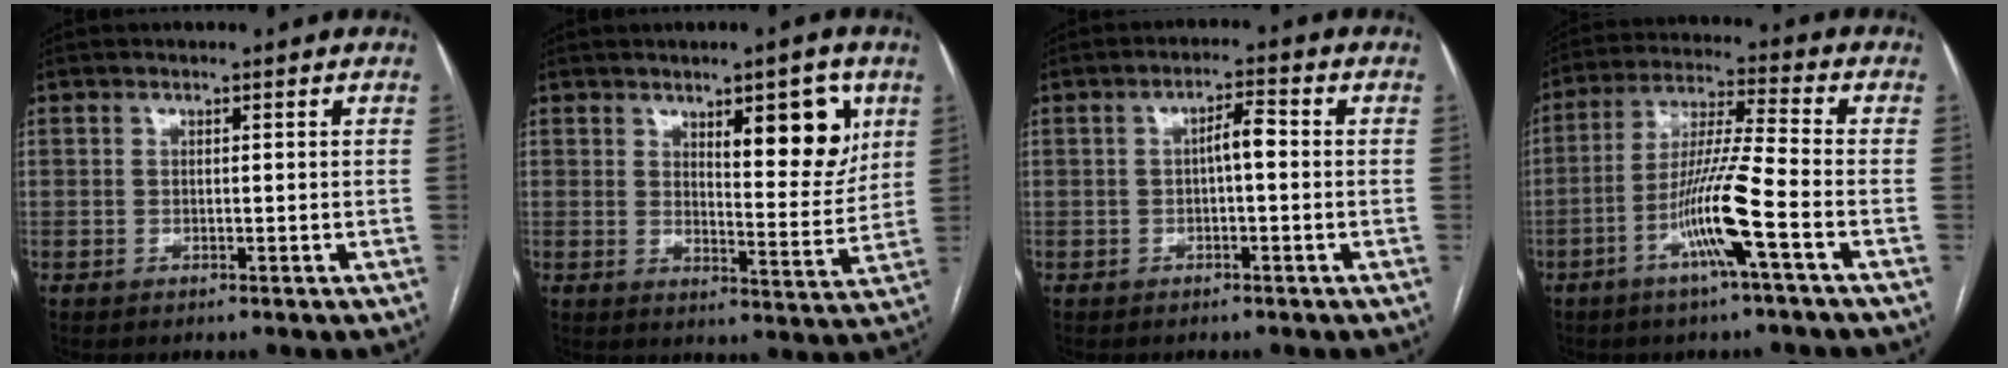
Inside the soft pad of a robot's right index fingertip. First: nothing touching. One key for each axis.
{"total": 9.5, "fx": 4.5, "fy": 2.5, "fz": 8.0, "tx": -0.108, "ty": -0.006, "tz": 0.066}
{"total": 3.2, "fx": -0.2, "fy": 0.7, "fz": 3.1, "tx": -0.049, "ty": 0.011, "tz": -0.003}
{"total": 10.7, "fx": -4.5, "fy": -0.9, "fz": 9.6, "tx": -0.190, "ty": -0.002, "tz": -0.089}